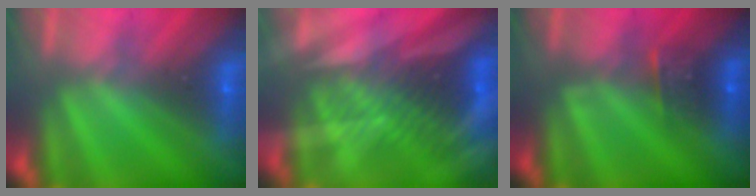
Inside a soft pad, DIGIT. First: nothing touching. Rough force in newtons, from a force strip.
{"total": 2.8}
{"total": 2.4}